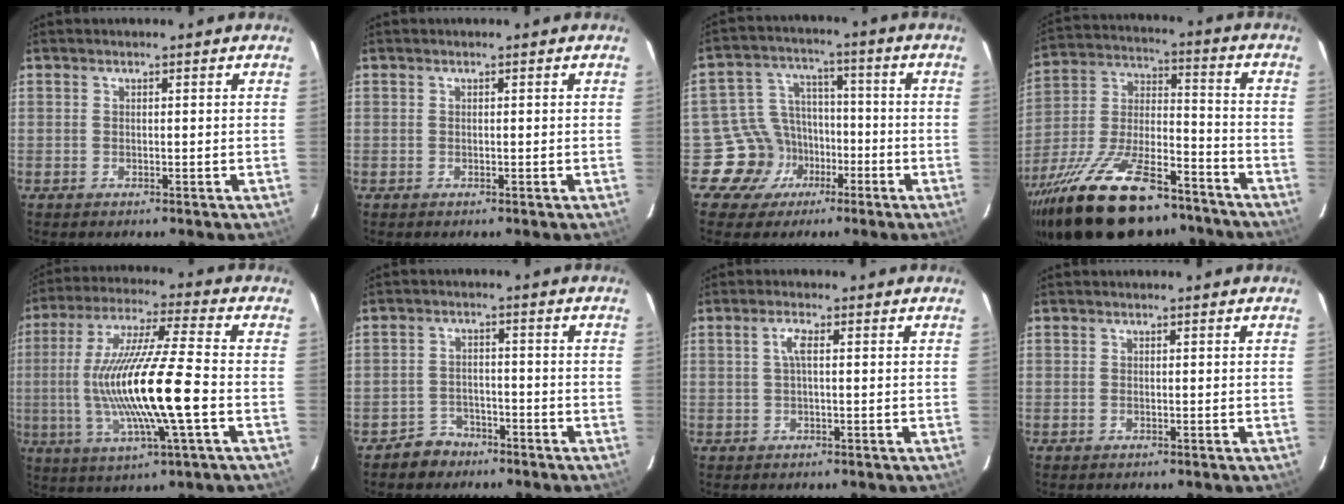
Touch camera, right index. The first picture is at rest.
{"total": 0.0}
{"total": 9.7, "force": [-4.9, 8.3, 0.8], "torque": [-0.034, 0.038, -0.072]}
{"total": 27.5, "force": [-19.4, 10.6, 16.4], "torque": [-0.317, -0.017, -0.305]}
{"total": 18.4, "force": [-2.8, 1.0, 18.1], "torque": [-0.347, -0.009, -0.049]}
{"total": 4.7, "force": [-3.5, 3.2, 0.2], "torque": [-0.015, 0.018, -0.057]}
{"total": 2.3, "force": [0.3, 0.3, 2.3], "torque": [-0.047, 0.006, 0.004]}
{"total": 0.0}